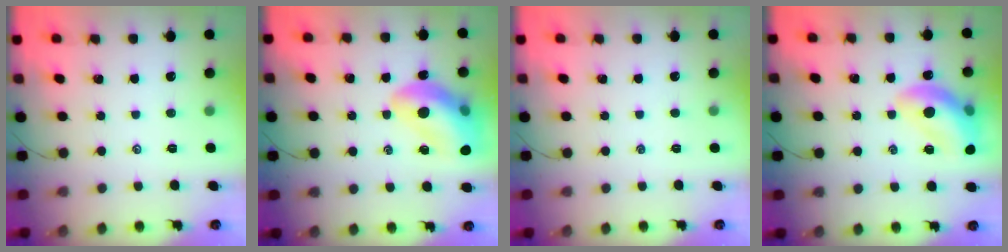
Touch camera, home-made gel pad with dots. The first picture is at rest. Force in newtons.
{"total": 17.5, "press": 17.1, "slide": 3.6}
{"total": 0.0}
{"total": 15.9, "press": 15.7, "slide": 2.7}